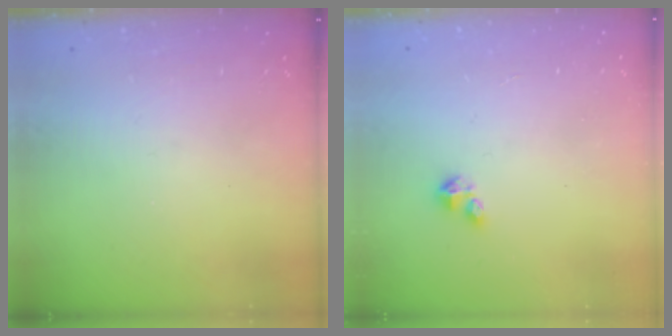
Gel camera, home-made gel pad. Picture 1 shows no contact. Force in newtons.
{"total": 1.6, "press": 1.6, "slide": 0.4}